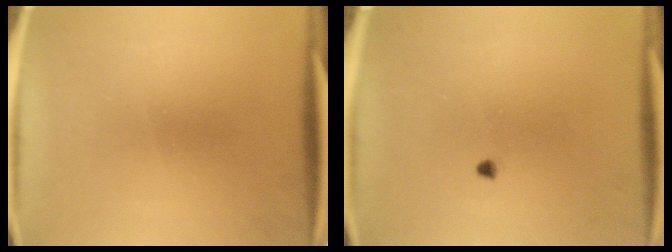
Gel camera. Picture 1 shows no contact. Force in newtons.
{"total": 0.7}